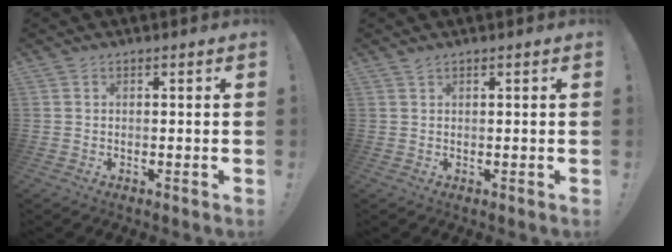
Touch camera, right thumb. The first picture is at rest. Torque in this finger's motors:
{"motor_torque": [0.03, 0.12, -0.06, 0.11, -0.01]}